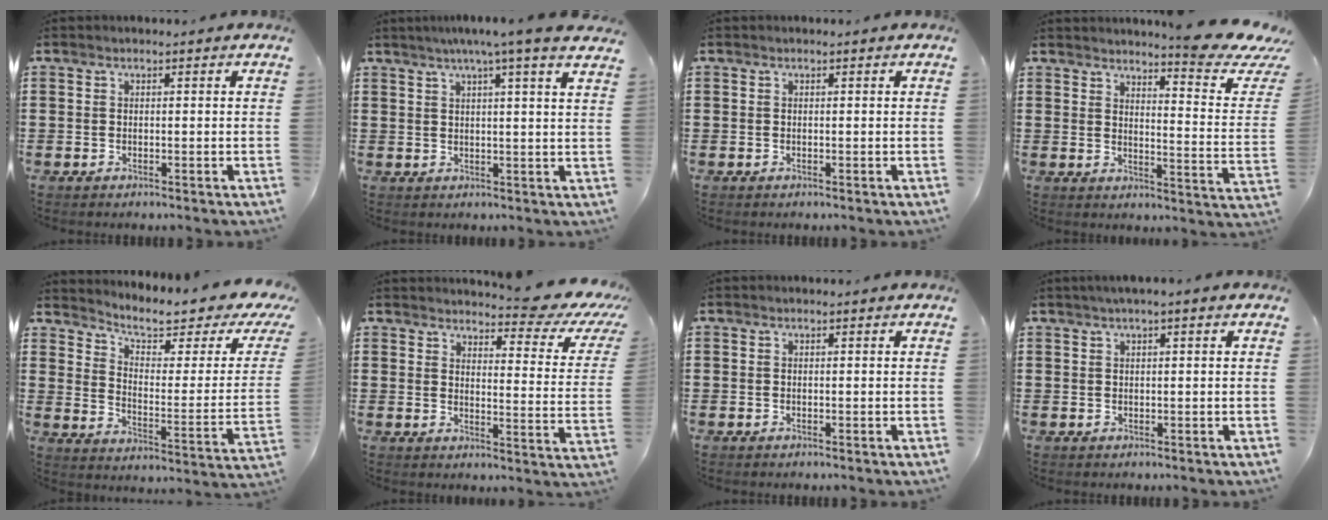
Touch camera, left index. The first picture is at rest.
{"total": 4.8, "force": [3.4, -0.7, 3.3], "torque": [-0.065, -0.010, 0.054]}
{"total": 0.0}
{"total": 7.5, "force": [6.4, 0.3, 3.8], "torque": [-0.062, -0.052, 0.103]}
{"total": 5.2, "force": [3.8, 1.4, 3.2], "torque": [-0.067, -0.035, 0.056]}
{"total": 5.7, "force": [5.1, 0.6, 2.5], "torque": [-0.041, -0.043, 0.081]}
{"total": 0.0}
{"total": 1.2, "force": [0.5, -0.1, 1.1], "torque": [-0.020, 0.001, 0.008]}